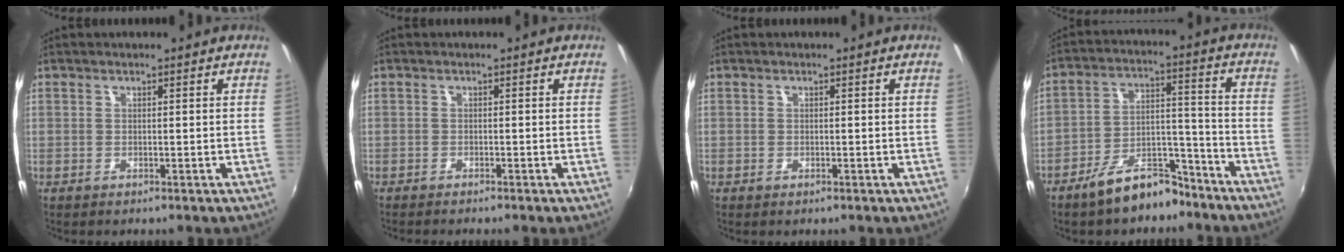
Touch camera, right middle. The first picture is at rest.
{"total": 1.0, "force": [-0.9, -0.2, 0.4], "torque": [-0.010, -0.004, -0.016]}
{"total": 0.0}
{"total": 11.1, "force": [-8.8, 4.7, 5.0], "torque": [-0.086, 0.043, -0.128]}